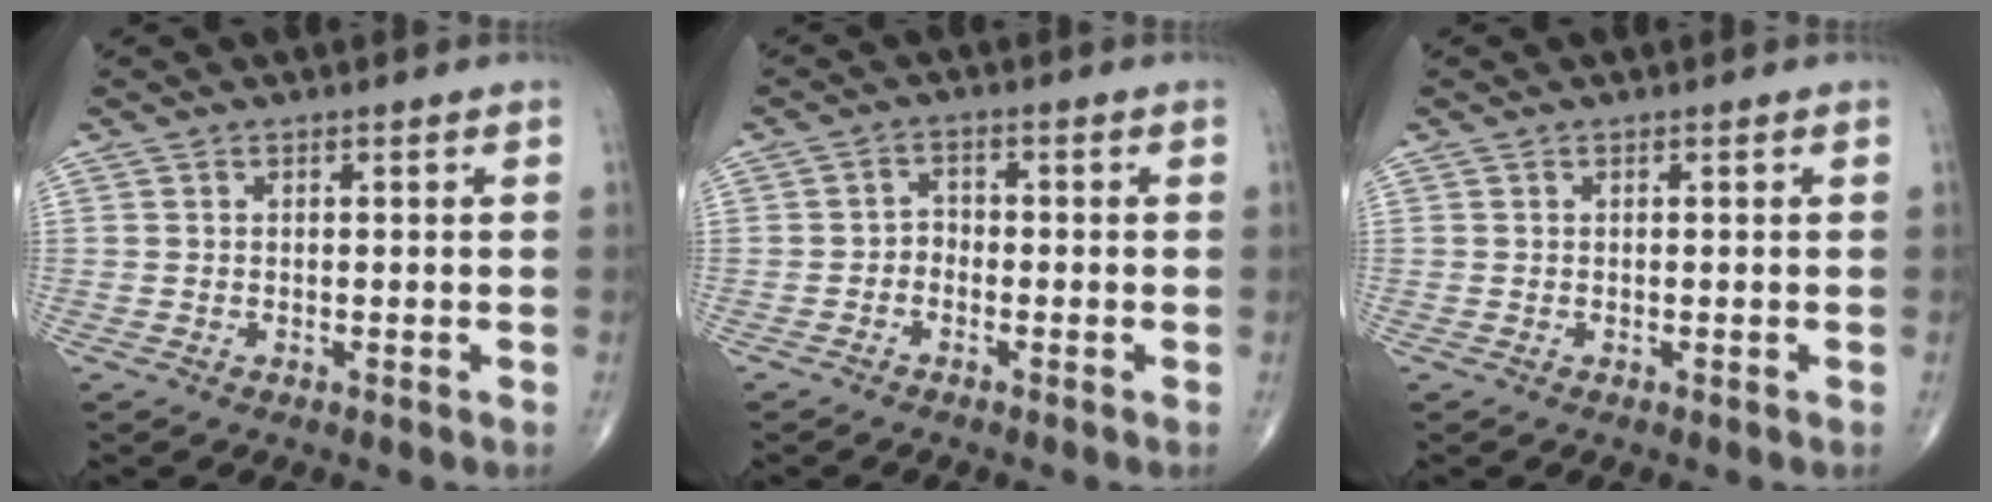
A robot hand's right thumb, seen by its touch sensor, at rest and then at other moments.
{"total": 2.3, "force": [-1.1, 1.7, 1.0], "torque": [-0.002, 0.013, -0.029]}
{"total": 0.0}